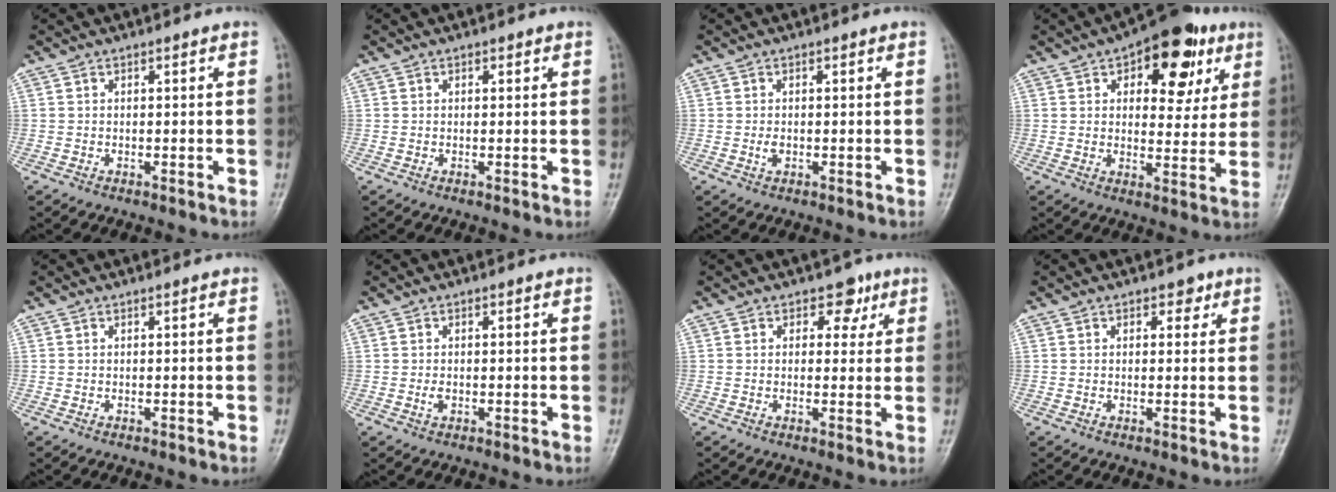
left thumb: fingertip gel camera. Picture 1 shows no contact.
{"total": 0.9, "force": [0.4, 0.5, 0.5], "torque": [-0.004, 0.000, 0.004]}
{"total": 1.5, "force": [-0.2, 1.0, 1.1], "torque": [-0.019, -0.002, -0.005]}
{"total": 15.8, "force": [7.1, 8.4, 11.4], "torque": [-0.097, -0.010, 0.094]}
{"total": 0.0}
{"total": 1.4, "force": [-0.2, 0.9, 1.0], "torque": [-0.018, -0.002, -0.005]}
{"total": 4.1, "force": [2.0, 3.0, 2.0], "torque": [0.004, -0.006, 0.023]}
{"total": 2.3, "force": [1.2, 1.6, 1.2], "torque": [0.003, -0.003, 0.012]}